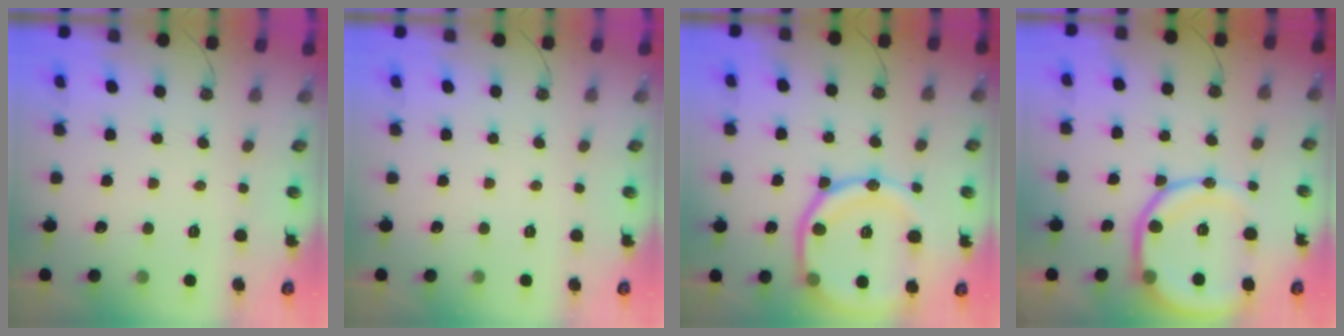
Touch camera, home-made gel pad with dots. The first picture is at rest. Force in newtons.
{"total": 0.0}
{"total": 20.1, "press": 20.0, "slide": 2.2}
{"total": 15.5, "press": 15.4, "slide": 2.1}